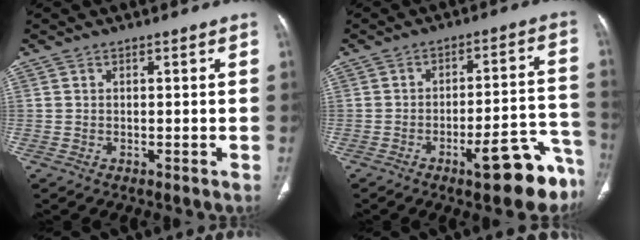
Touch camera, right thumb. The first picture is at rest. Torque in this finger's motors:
{"motor_torque": [1.92, 1.00, 0.76, -0.97, 0.25]}